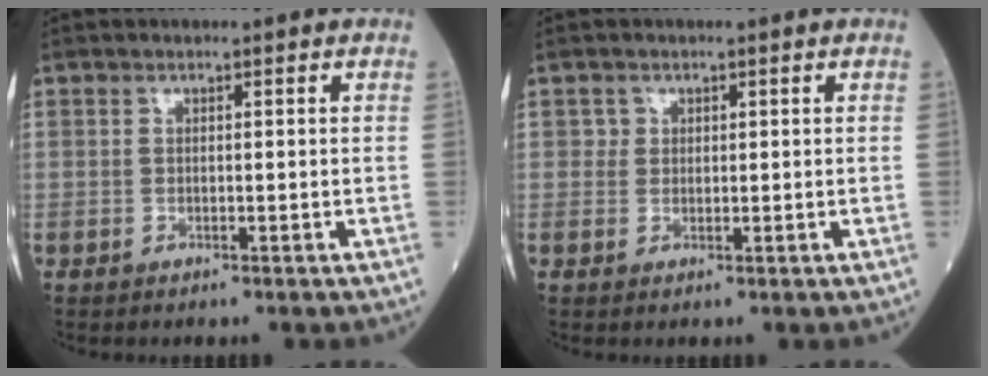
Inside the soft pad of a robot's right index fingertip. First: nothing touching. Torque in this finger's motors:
{"motor_torque": [0.01, 0.05, -0.04, -0.01]}